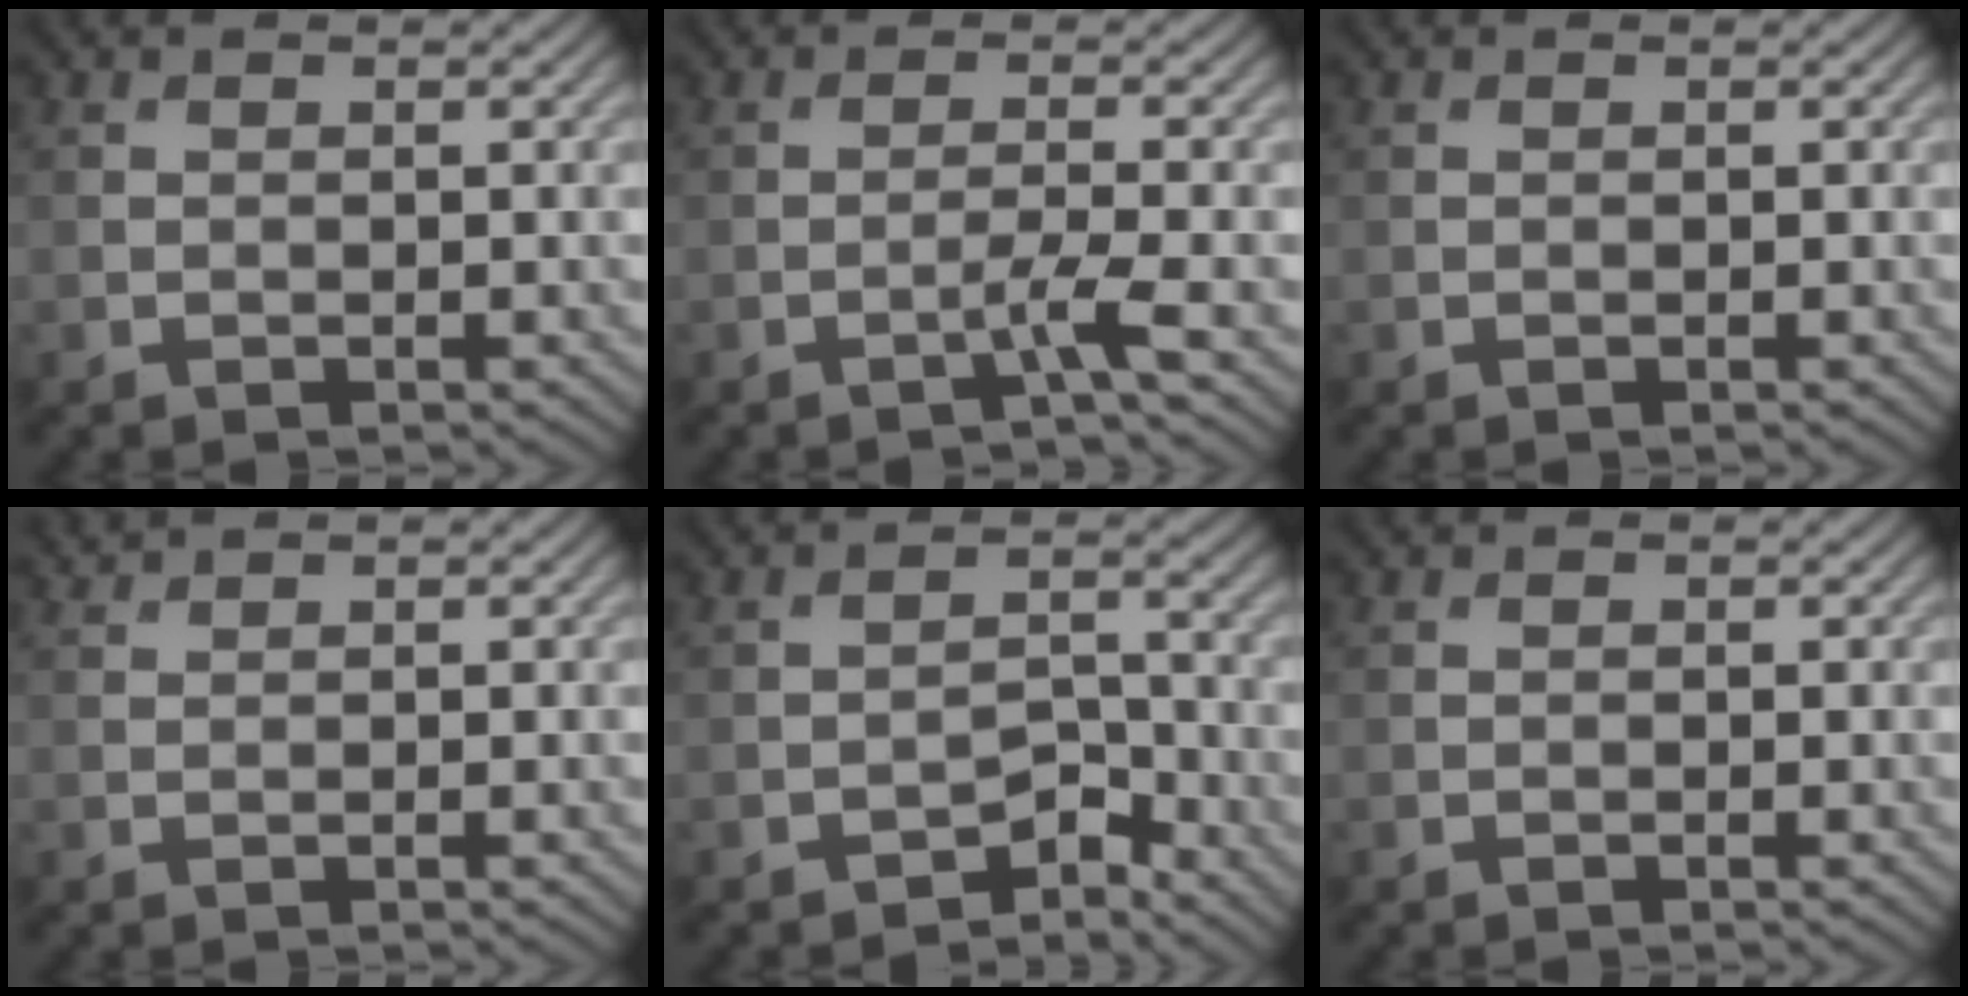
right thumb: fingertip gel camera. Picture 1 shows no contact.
{"total": 2.2, "force": [-1.2, 0.0, 1.8], "torque": [-0.035, 0.010, -0.031]}
{"total": 0.0}
{"total": 0.9, "force": [0.9, 0.0, 0.2], "torque": [-0.007, 0.006, 0.021]}
{"total": 3.4, "force": [-2.7, 1.5, 1.4], "torque": [-0.017, 0.010, -0.047]}
{"total": 0.0}